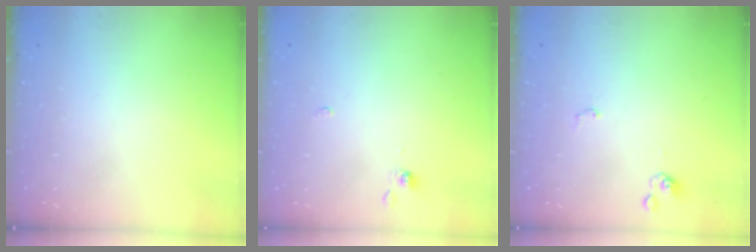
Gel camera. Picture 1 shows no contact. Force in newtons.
{"total": 0.0}
{"total": 1.1, "press": 1.1, "slide": 0.2}